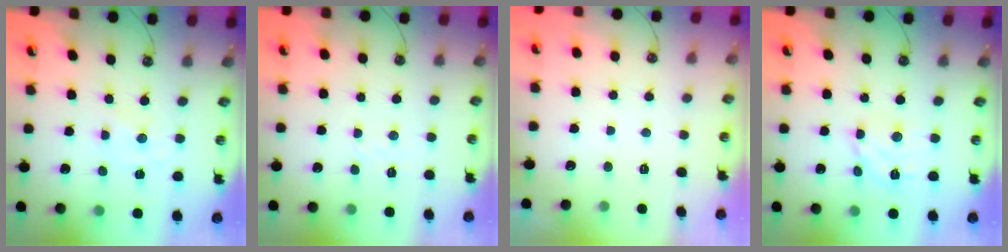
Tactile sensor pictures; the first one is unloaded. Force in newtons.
{"total": 3.1, "press": 3.1, "slide": 0.5}
{"total": 0.0}
{"total": 6.3, "press": 6.3, "slide": 0.8}